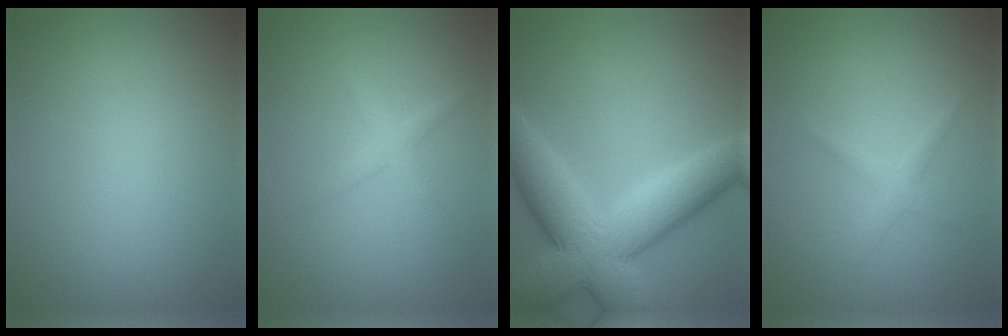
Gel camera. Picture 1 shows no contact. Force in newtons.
{"total": 1.6, "press": 1.6, "slide": 0.1}
{"total": 10.2, "press": 10.1, "slide": 0.2}
{"total": 1.3, "press": 1.3, "slide": 0.0}